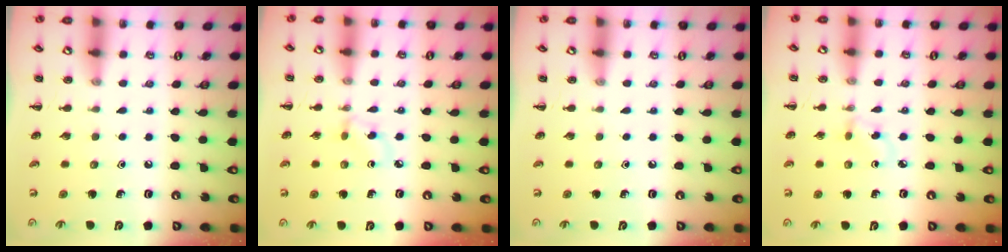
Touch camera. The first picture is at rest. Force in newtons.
{"total": 2.8, "press": 2.6, "slide": 1.1}
{"total": 0.0}
{"total": 2.6, "press": 2.3, "slide": 1.1}